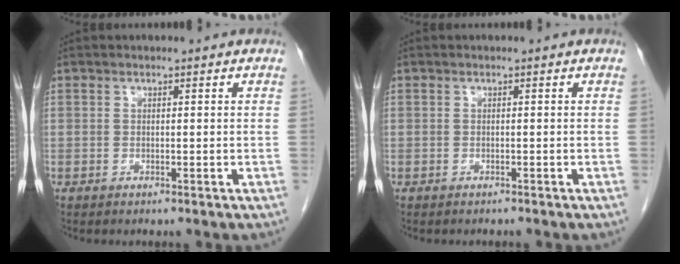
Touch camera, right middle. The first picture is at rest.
{"total": 0.5, "force": [-0.5, 0.1, 0.0], "torque": [-0.007, -0.002, -0.011]}